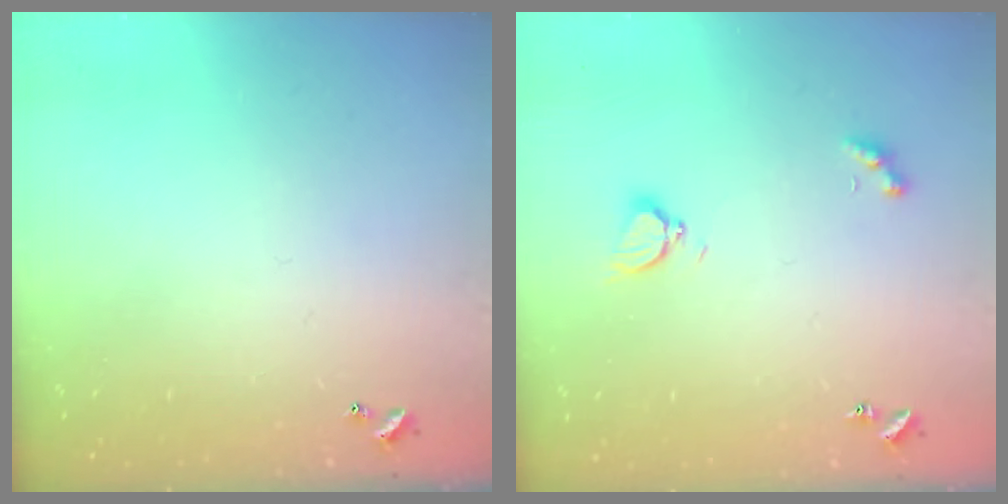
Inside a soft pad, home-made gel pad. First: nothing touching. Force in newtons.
{"total": 2.9, "press": 2.8, "slide": 0.7}